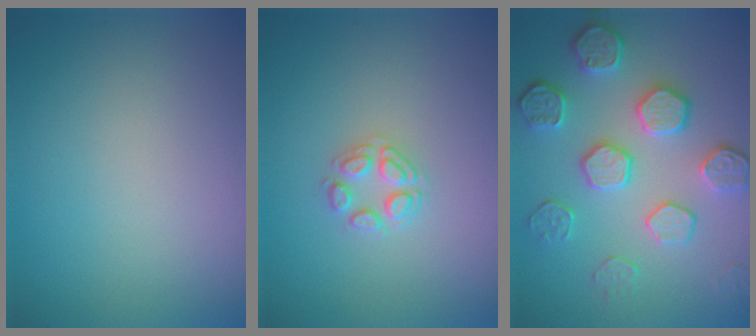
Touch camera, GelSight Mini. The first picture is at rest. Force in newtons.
{"total": 2.2, "press": 2.2, "slide": 0.2}
{"total": 4.7, "press": 4.3, "slide": 1.8}